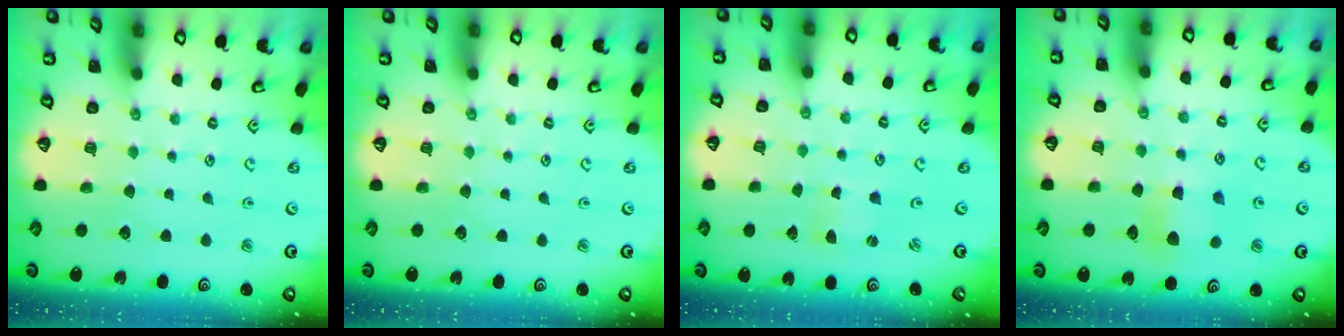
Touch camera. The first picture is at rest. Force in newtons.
{"total": 0.0}
{"total": 0.0}
{"total": 7.7, "press": 7.7, "slide": 0.3}